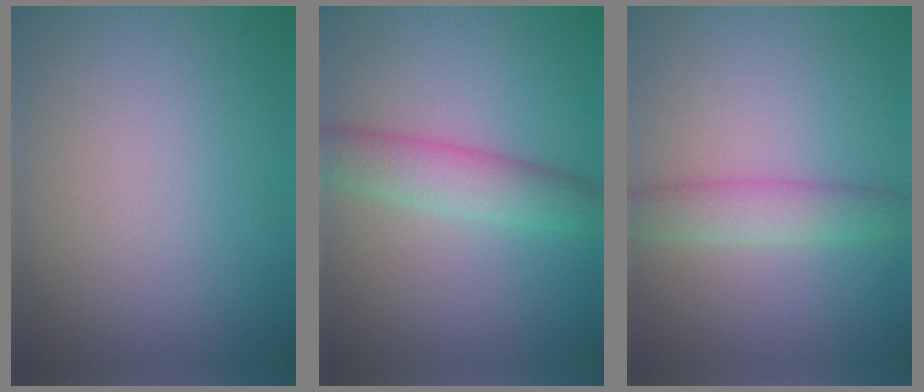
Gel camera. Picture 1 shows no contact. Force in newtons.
{"total": 4.1, "press": 4.1, "slide": 0.1}
{"total": 3.0, "press": 3.0, "slide": 0.1}